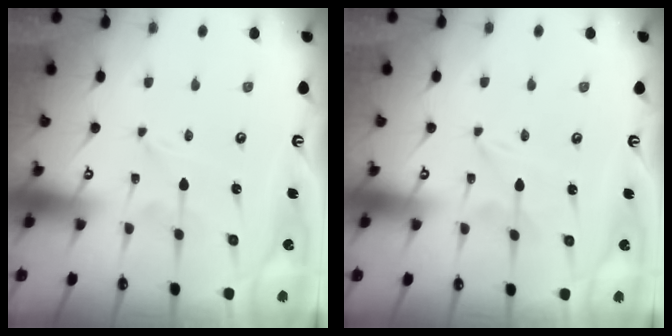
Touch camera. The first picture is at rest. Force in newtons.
{"total": 0.0}